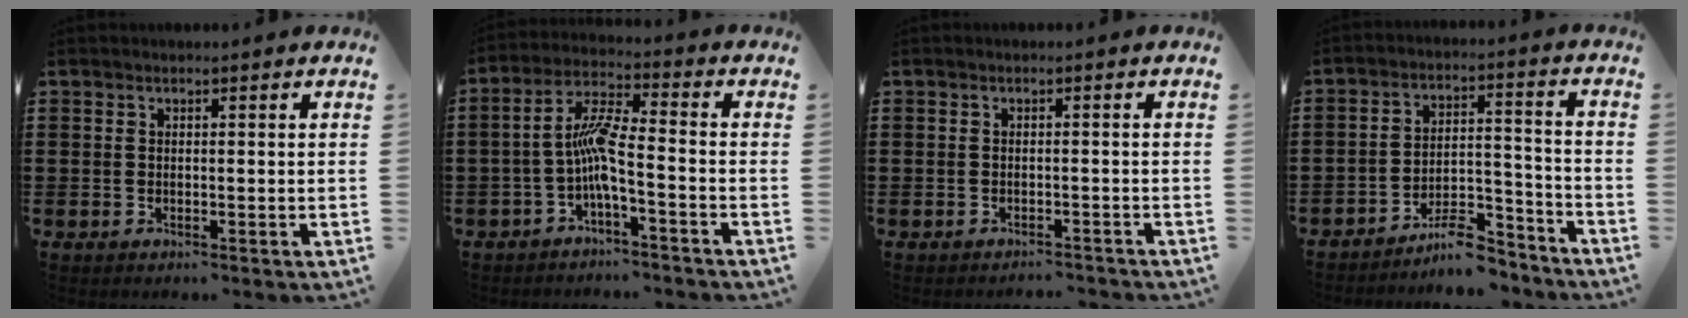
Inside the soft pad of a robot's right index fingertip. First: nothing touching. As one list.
[{"total": 6.4, "force": [-1.9, 0.7, 6.1], "torque": [-0.131, -0.003, -0.043]}, {"total": 1.1, "force": [-1.1, 0.1, 0.1], "torque": [-0.006, 0.001, -0.024]}, {"total": 8.5, "force": [-7.4, 2.2, 3.6], "torque": [-0.045, 0.033, -0.135]}]